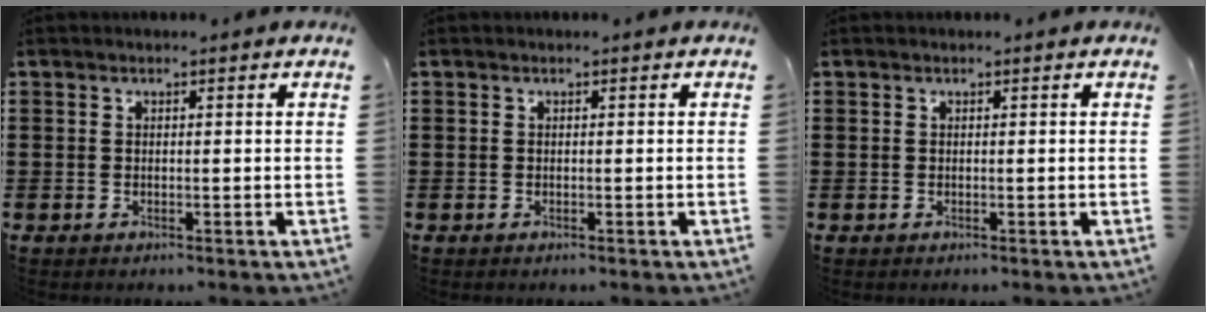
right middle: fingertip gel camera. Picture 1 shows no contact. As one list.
[{"total": 0.0}, {"total": 0.0}]